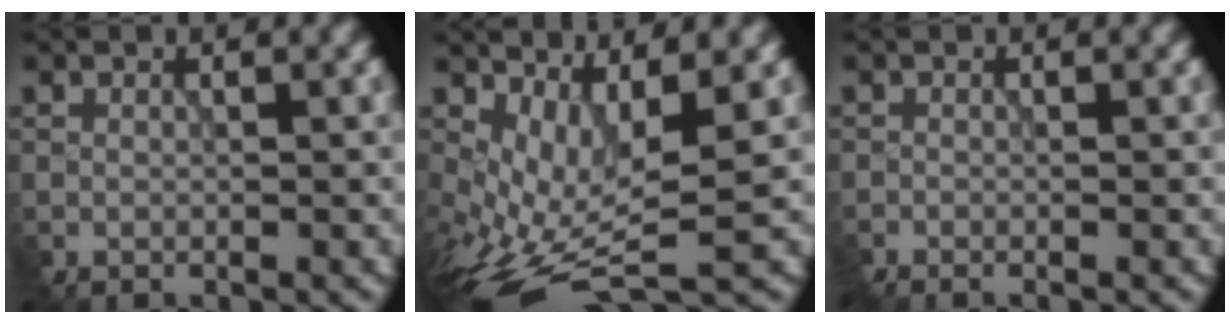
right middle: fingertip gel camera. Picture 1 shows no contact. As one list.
[{"total": 5.6, "force": [-1.2, 2.6, 4.8], "torque": [-0.115, -0.027, -0.007]}, {"total": 1.2, "force": [-0.5, 0.7, 0.8], "torque": [0.011, 0.005, -0.014]}]